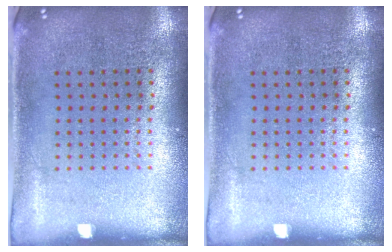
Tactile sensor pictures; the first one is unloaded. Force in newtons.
{"total": 0.0}